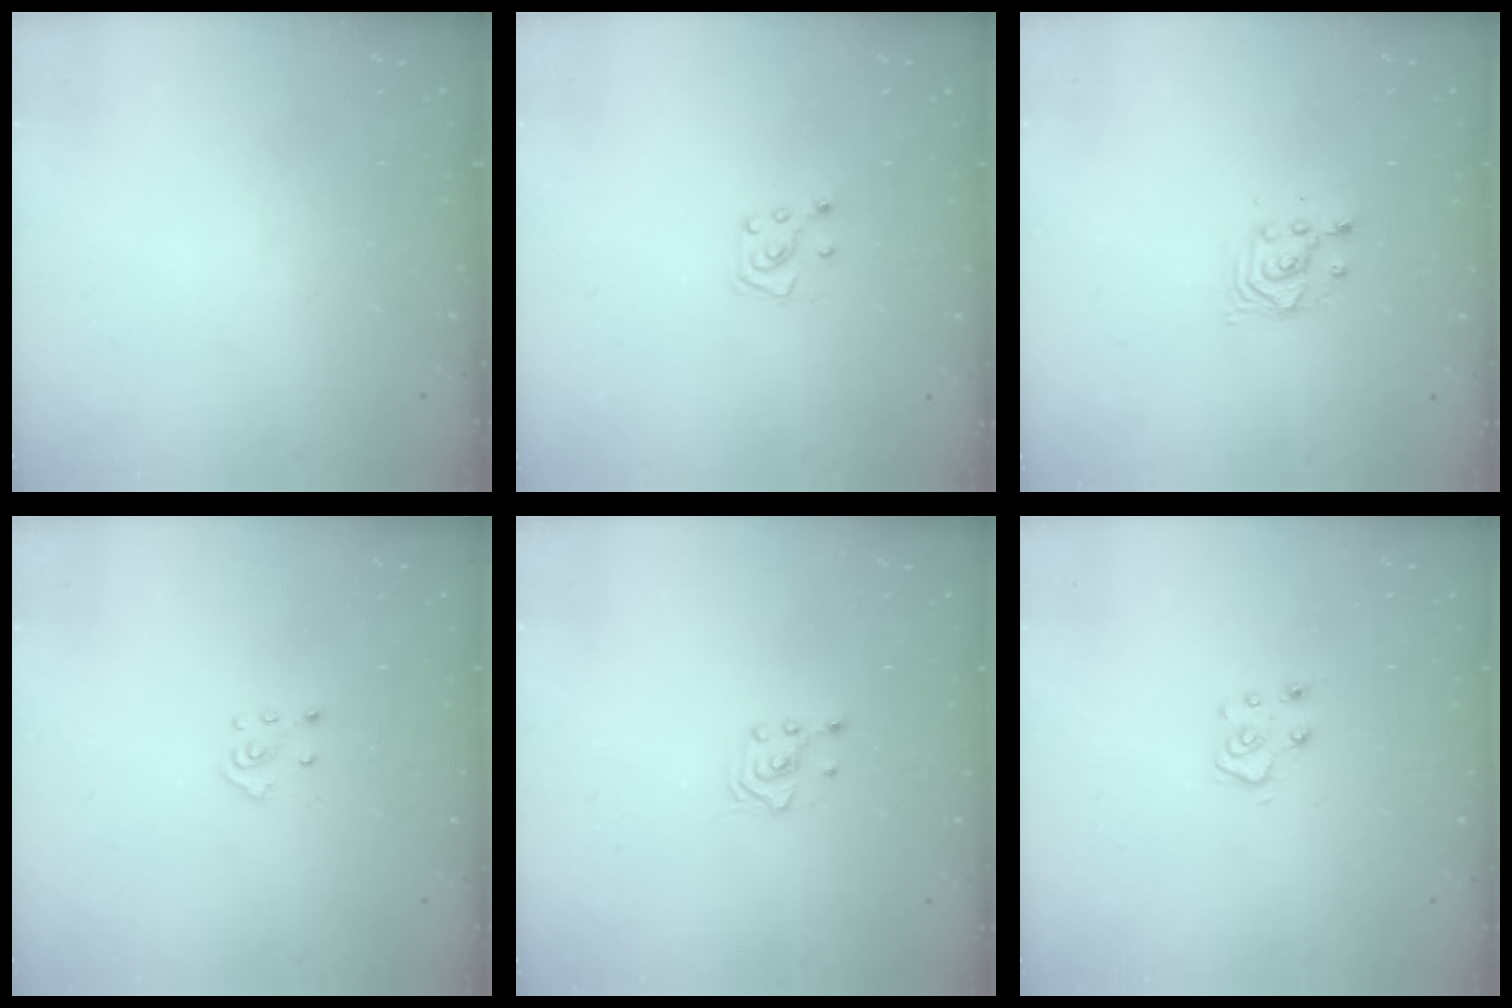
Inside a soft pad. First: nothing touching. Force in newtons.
{"total": 6.2, "press": 6.1, "slide": 0.6}
{"total": 2.8, "press": 2.8, "slide": 0.1}
{"total": 3.4, "press": 3.4, "slide": 0.3}
{"total": 2.1, "press": 2.1, "slide": 0.1}
{"total": 5.7, "press": 5.7, "slide": 0.5}